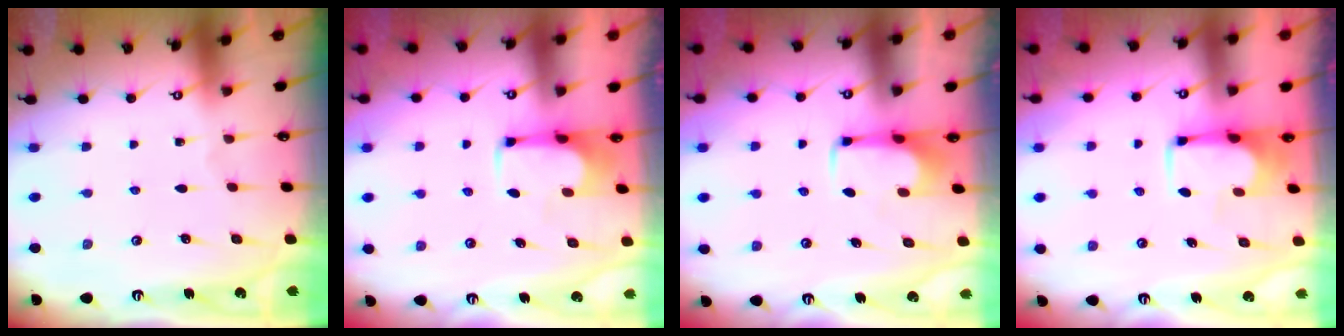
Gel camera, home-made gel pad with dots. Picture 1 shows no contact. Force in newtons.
{"total": 3.9, "press": 3.7, "slide": 1.1}
{"total": 1.9, "press": 1.9, "slide": 0.2}
{"total": 3.7, "press": 3.7, "slide": 0.2}